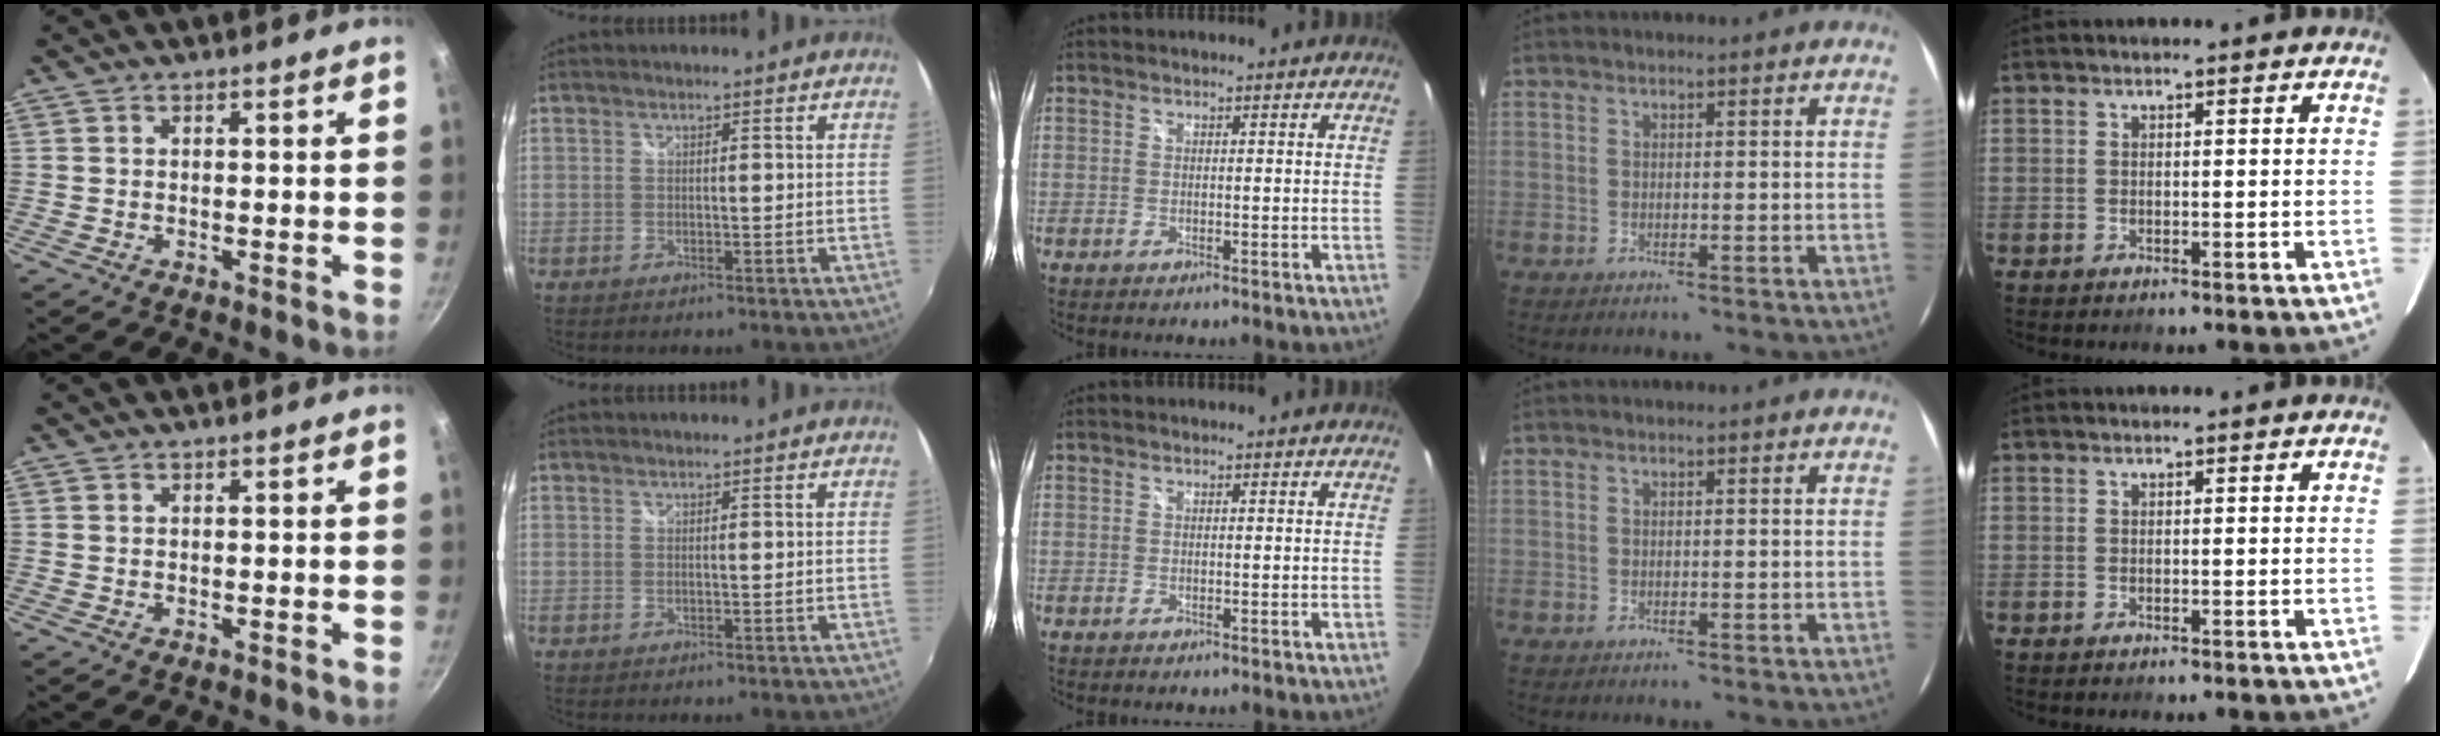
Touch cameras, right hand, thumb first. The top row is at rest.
{}